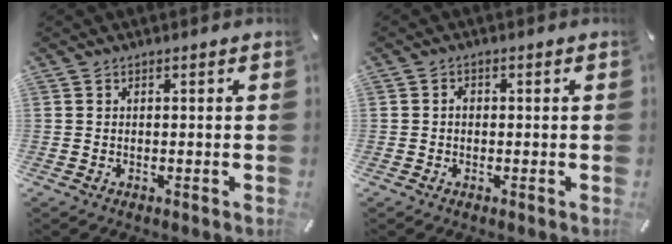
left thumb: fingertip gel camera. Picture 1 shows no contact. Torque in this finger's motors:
{"motor_torque": [0.38, 0.30, 0.17, -0.02, 0.00]}